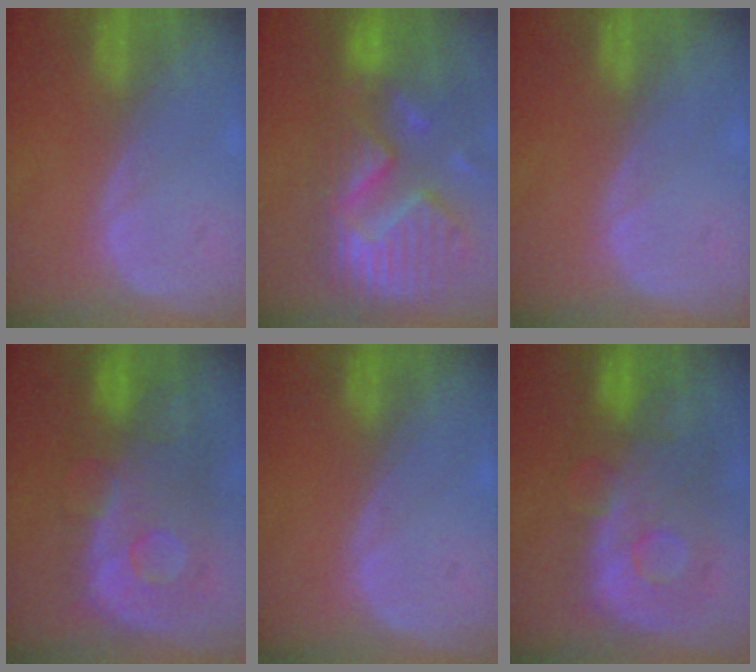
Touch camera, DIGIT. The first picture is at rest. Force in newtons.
{"total": 13.9, "press": 11.7, "slide": 7.5}
{"total": 0.0}
{"total": 11.3, "press": 9.7, "slide": 5.7}
{"total": 0.0}
{"total": 10.7, "press": 9.5, "slide": 4.8}